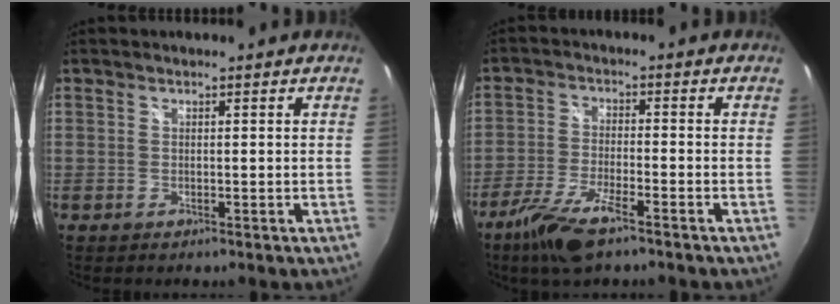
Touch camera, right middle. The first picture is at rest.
{"total": 9.1, "force": [-6.3, 1.9, 6.3], "torque": [-0.152, -0.019, -0.122]}